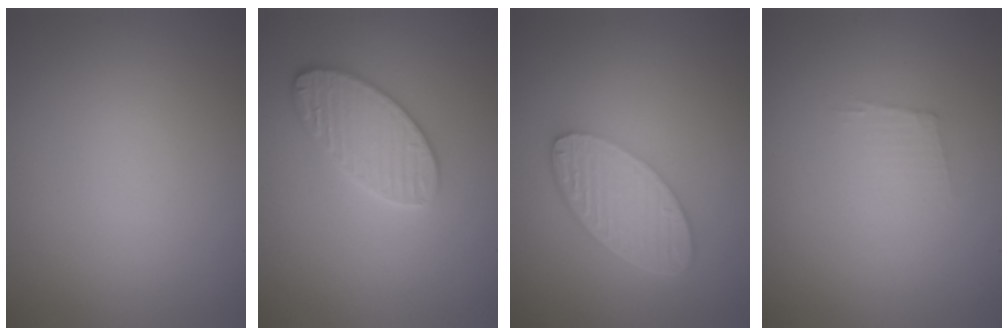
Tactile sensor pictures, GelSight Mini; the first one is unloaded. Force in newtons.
{"total": 3.6, "press": 3.6, "slide": 0.1}
{"total": 5.6, "press": 4.2, "slide": 3.8}
{"total": 1.1, "press": 1.0, "slide": 0.2}